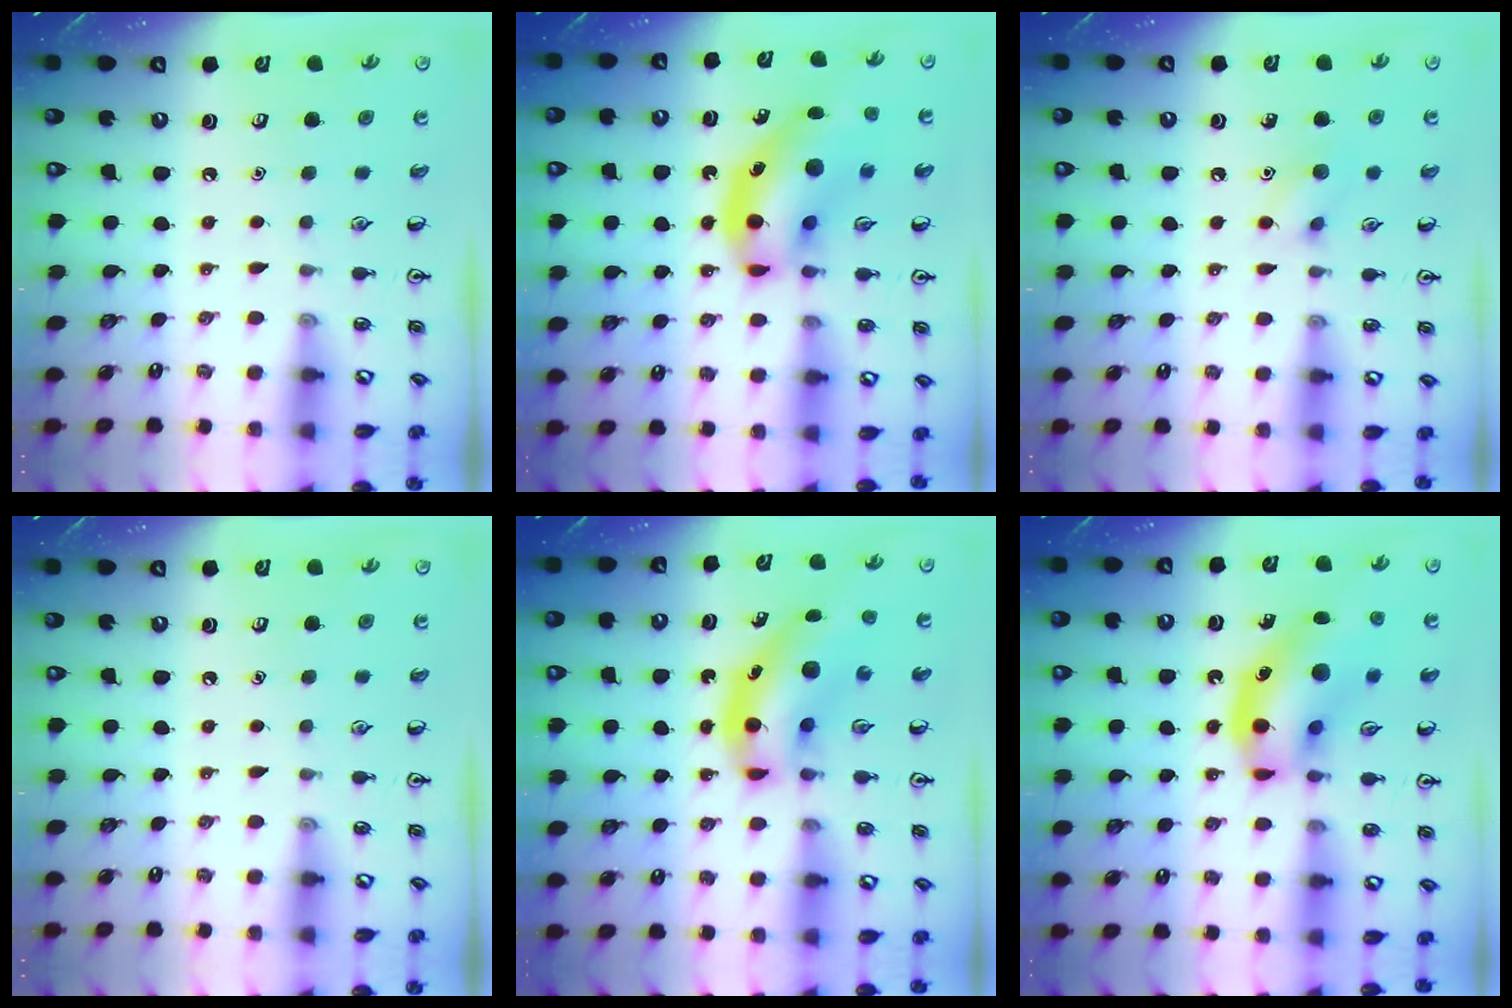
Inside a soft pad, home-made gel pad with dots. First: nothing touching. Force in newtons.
{"total": 14.9, "press": 14.2, "slide": 4.5}
{"total": 6.6, "press": 6.5, "slide": 1.0}
{"total": 0.0}
{"total": 10.5, "press": 10.0, "slide": 3.0}
{"total": 16.6, "press": 16.3, "slide": 3.2}